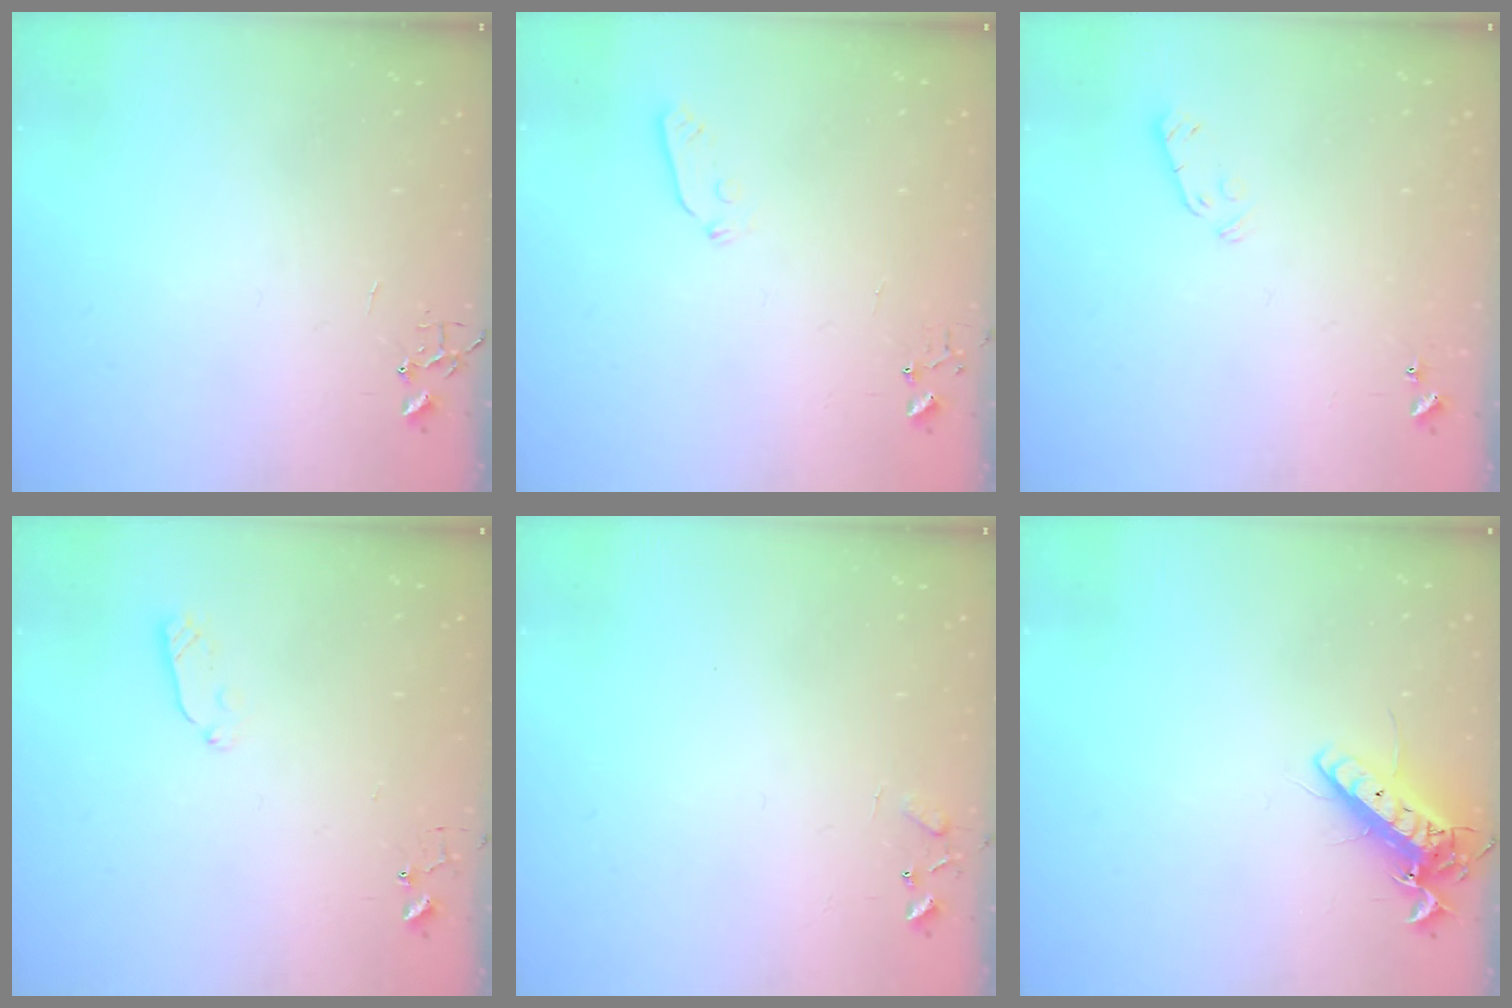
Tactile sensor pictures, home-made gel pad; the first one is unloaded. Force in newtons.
{"total": 3.5, "press": 3.5, "slide": 0.4}
{"total": 4.1, "press": 4.1, "slide": 0.6}
{"total": 4.5, "press": 4.5, "slide": 0.4}
{"total": 5.8, "press": 5.8, "slide": 0.5}
{"total": 15.0, "press": 14.8, "slide": 2.4}